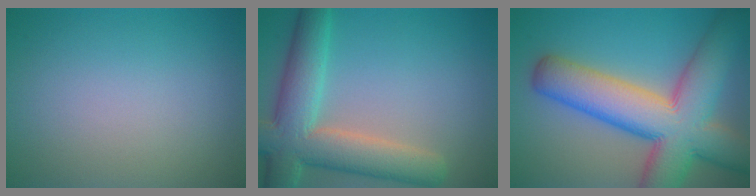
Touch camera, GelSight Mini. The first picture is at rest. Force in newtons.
{"total": 8.5, "press": 8.5, "slide": 0.6}
{"total": 12.8, "press": 12.7, "slide": 0.6}